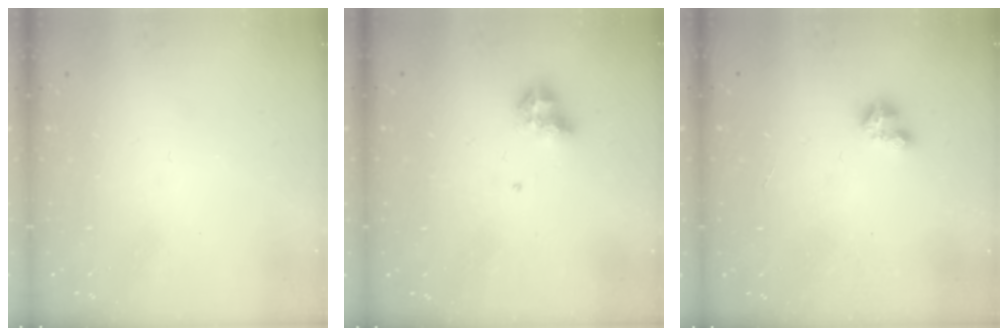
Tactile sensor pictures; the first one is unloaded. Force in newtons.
{"total": 7.3, "press": 7.2, "slide": 0.8}
{"total": 1.8, "press": 1.7, "slide": 0.3}